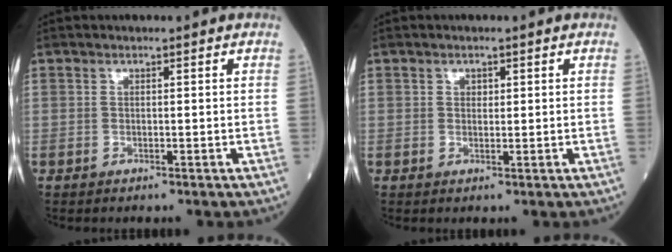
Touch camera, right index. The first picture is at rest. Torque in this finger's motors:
{"motor_torque": [0.00, 0.02, -0.03, -0.01]}